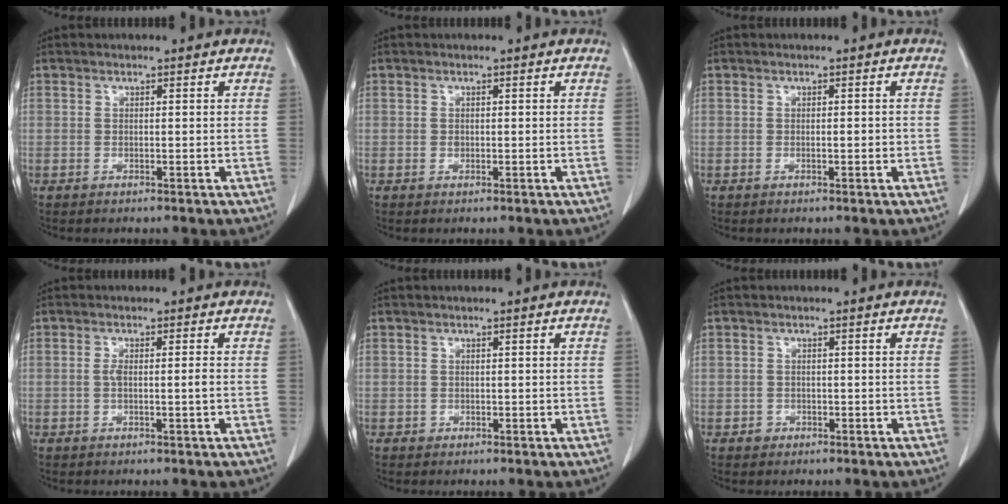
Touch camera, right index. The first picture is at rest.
{"total": 0.5, "force": [-0.1, 0.4, 0.3], "torque": [-0.006, 0.001, -0.002]}
{"total": 0.8, "force": [-0.2, 0.3, 0.8], "torque": [-0.012, 0.001, -0.001]}
{"total": 2.1, "force": [-0.3, 0.1, 2.1], "torque": [-0.040, 0.000, -0.006]}
{"total": 0.6, "force": [-0.1, 0.6, -0.1], "torque": [0.001, 0.005, -0.002]}
{"total": 1.2, "force": [-0.5, 1.1, 0.0], "torque": [0.003, 0.006, -0.007]}